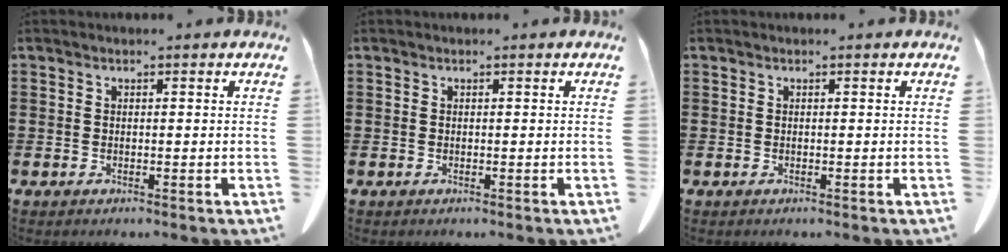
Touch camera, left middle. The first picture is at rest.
{"total": 0.0}
{"total": 0.0}